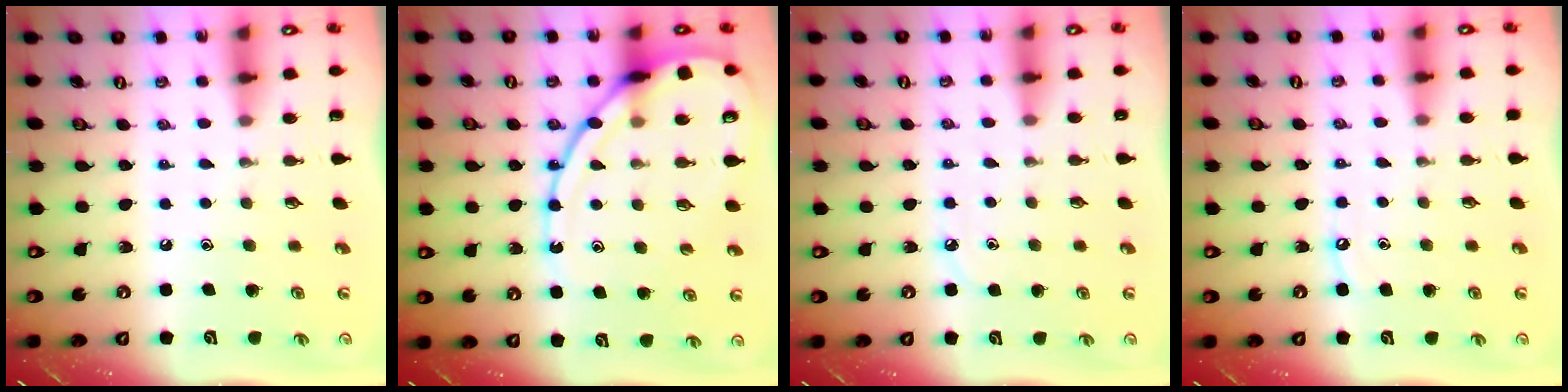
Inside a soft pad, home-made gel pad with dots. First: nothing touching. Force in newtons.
{"total": 15.4, "press": 15.3, "slide": 1.4}
{"total": 3.7, "press": 3.6, "slide": 0.5}
{"total": 4.7, "press": 4.7, "slide": 0.7}